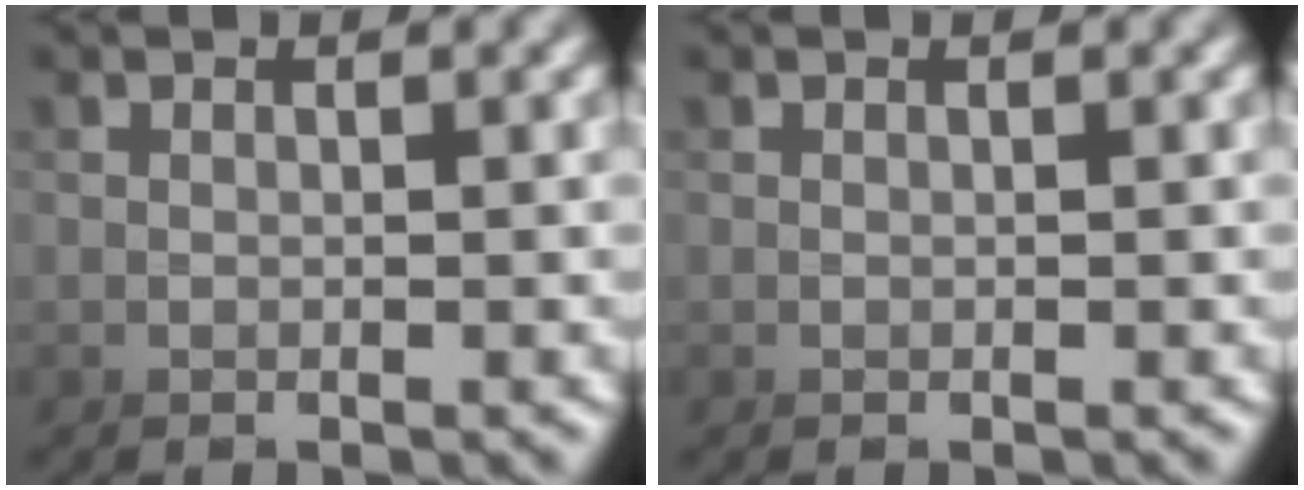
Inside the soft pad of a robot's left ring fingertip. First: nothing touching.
{"total": 0.0}